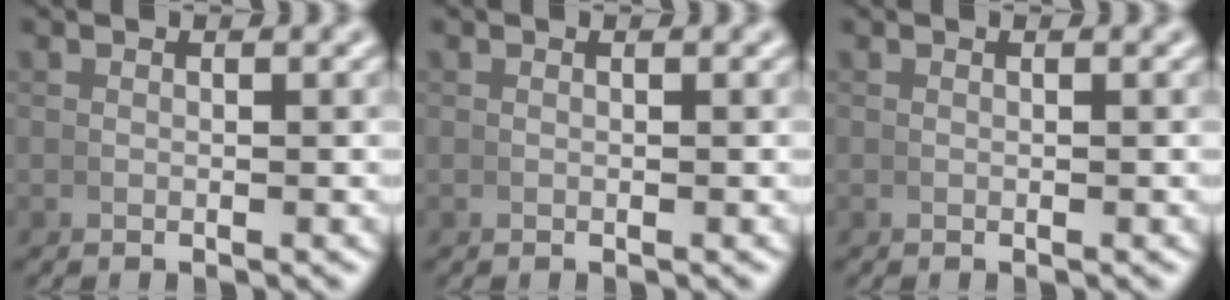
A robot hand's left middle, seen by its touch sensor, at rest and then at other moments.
{"total": 0.0}
{"total": 0.0}